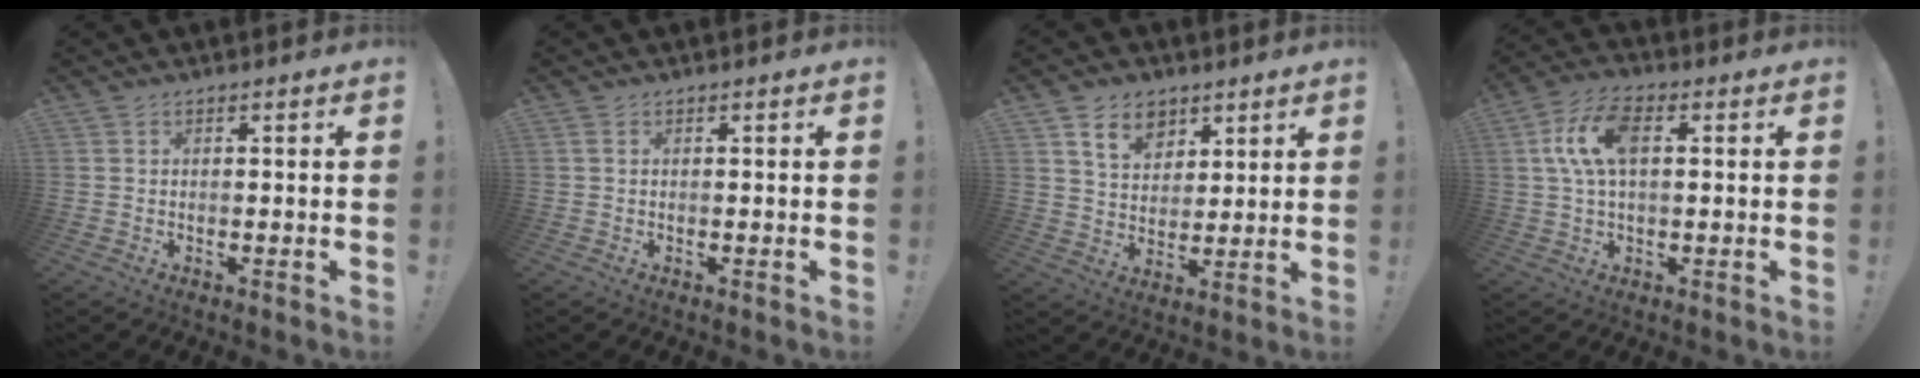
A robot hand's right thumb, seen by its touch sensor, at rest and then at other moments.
{"total": 0.7, "force": [0.1, 0.0, 0.7], "torque": [-0.016, 0.002, 0.001]}
{"total": 9.7, "force": [5.9, 6.8, 3.7], "torque": [-0.053, -0.025, 0.112]}
{"total": 11.0, "force": [2.5, 6.0, 8.9], "torque": [-0.177, 0.008, 0.044]}